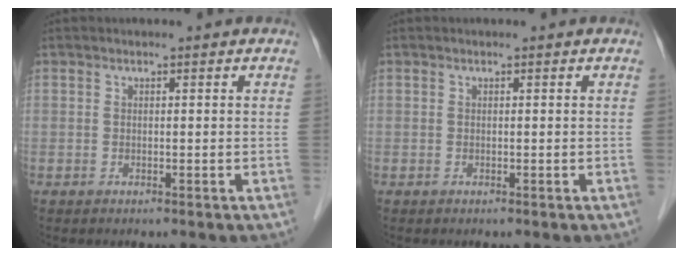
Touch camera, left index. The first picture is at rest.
{"total": 0.0}